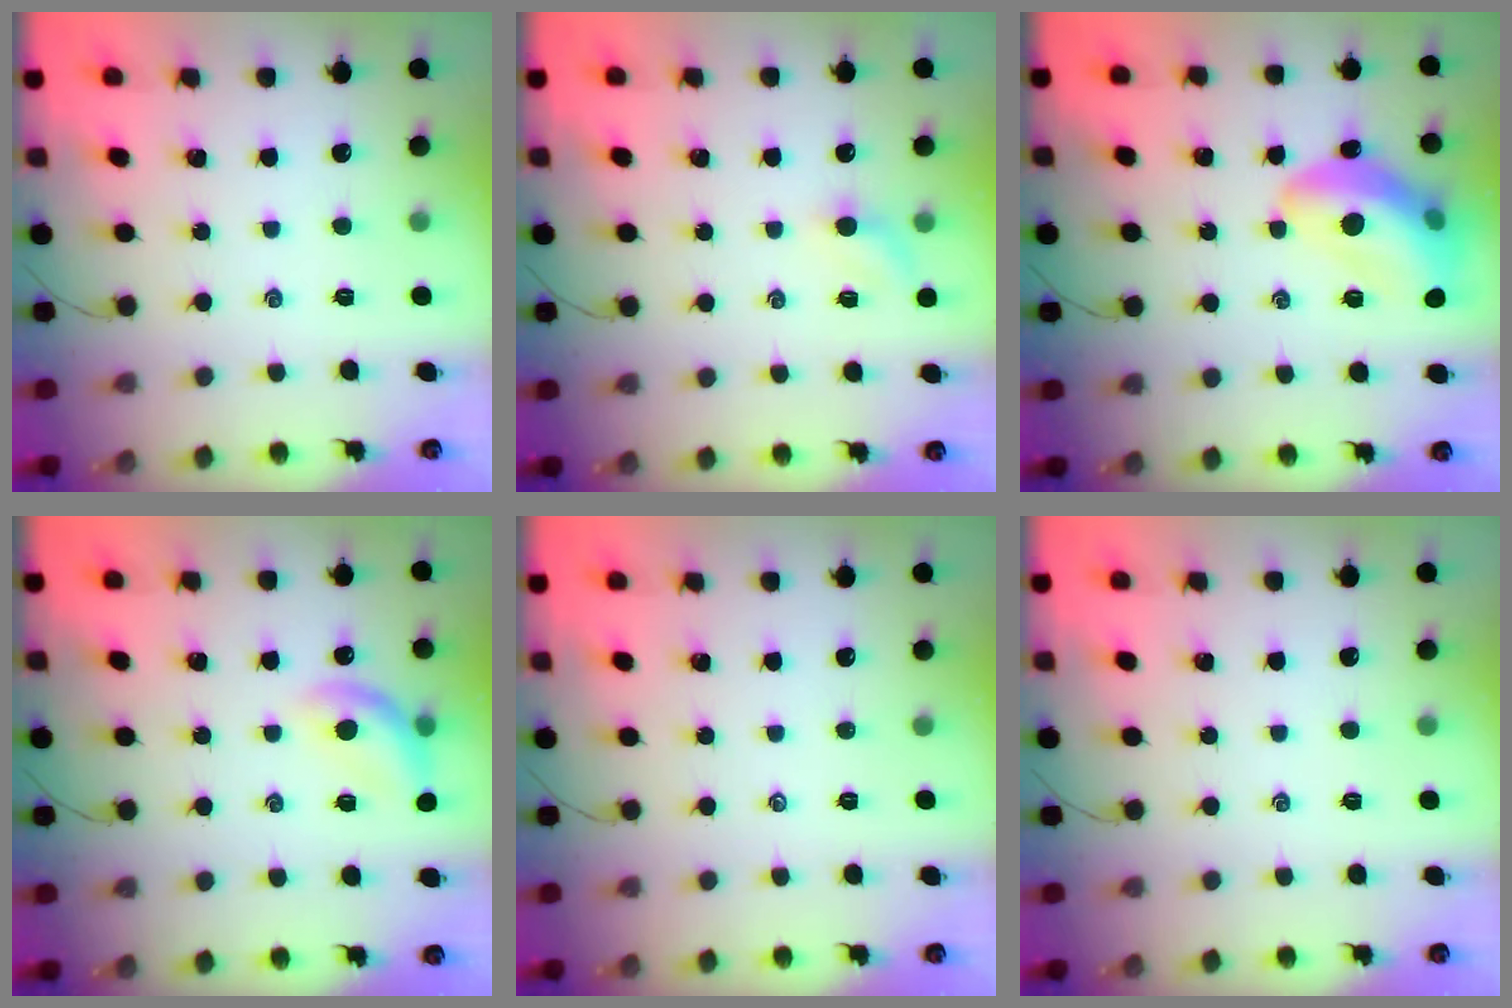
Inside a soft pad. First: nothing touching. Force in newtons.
{"total": 4.1, "press": 4.0, "slide": 1.0}
{"total": 16.4, "press": 16.3, "slide": 1.8}
{"total": 12.2, "press": 12.0, "slide": 2.5}
{"total": 0.0}
{"total": 1.1, "press": 0.9, "slide": 0.5}